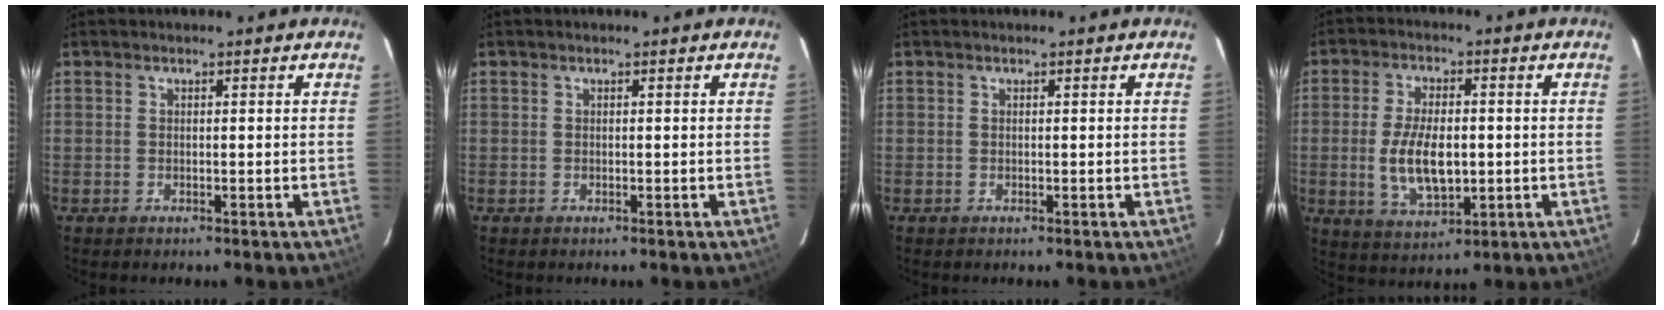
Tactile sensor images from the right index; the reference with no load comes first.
{"total": 0.0}
{"total": 0.0}
{"total": 10.3, "force": [-1.1, 5.1, 8.9], "torque": [-0.177, -0.008, -0.012]}